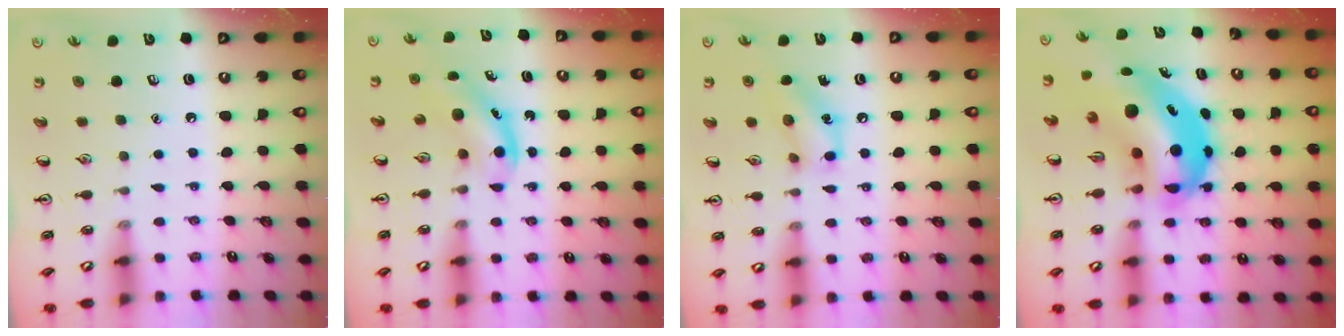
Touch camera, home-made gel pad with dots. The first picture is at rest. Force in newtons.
{"total": 5.2, "press": 5.1, "slide": 0.9}
{"total": 10.8, "press": 10.7, "slide": 1.5}
{"total": 14.6, "press": 14.1, "slide": 4.1}